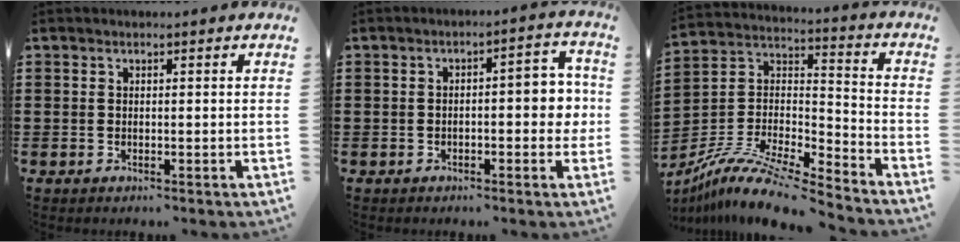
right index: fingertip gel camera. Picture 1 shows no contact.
{"total": 5.0, "force": [-0.7, 1.8, 4.6], "torque": [-0.064, 0.002, -0.017]}
{"total": 10.8, "force": [-9.5, 1.7, 4.9], "torque": [-0.102, 0.016, -0.193]}